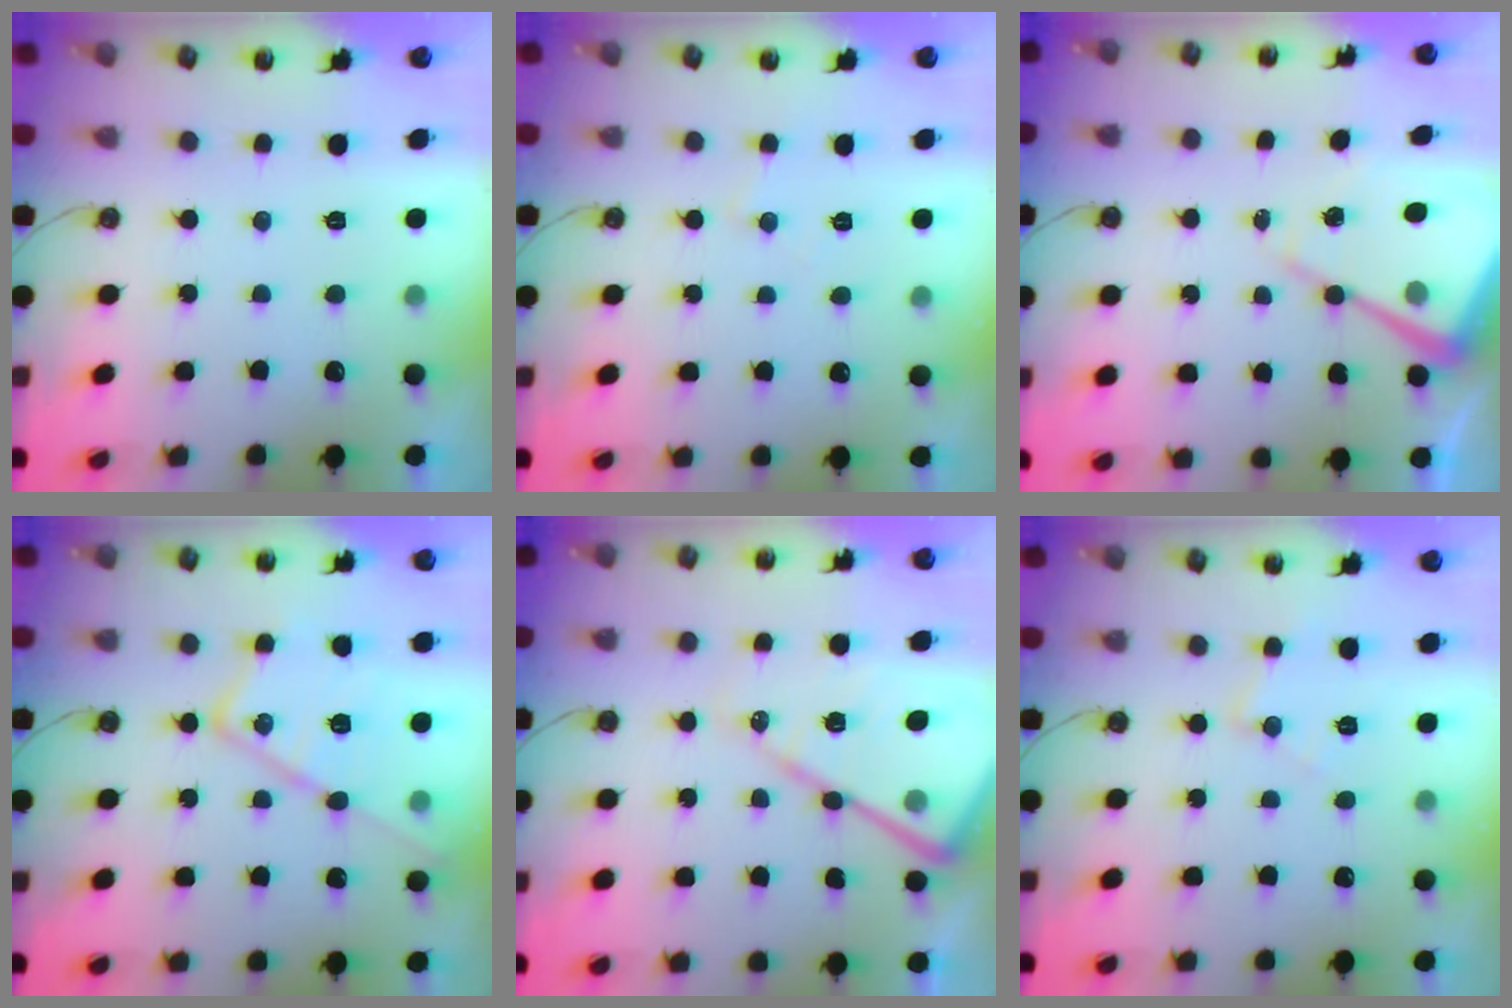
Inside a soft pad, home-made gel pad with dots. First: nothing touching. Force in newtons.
{"total": 4.2, "press": 4.2, "slide": 0.8}
{"total": 12.2, "press": 12.1, "slide": 1.3}
{"total": 17.6, "press": 17.5, "slide": 1.5}
{"total": 17.6, "press": 17.5, "slide": 1.6}
{"total": 7.2, "press": 7.2, "slide": 0.5}